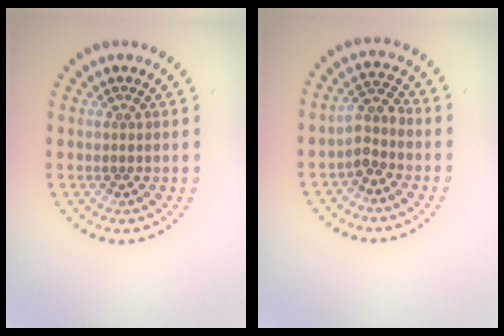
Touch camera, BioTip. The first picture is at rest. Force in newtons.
{"total": 2.4, "press": 1.9, "slide": 1.5}